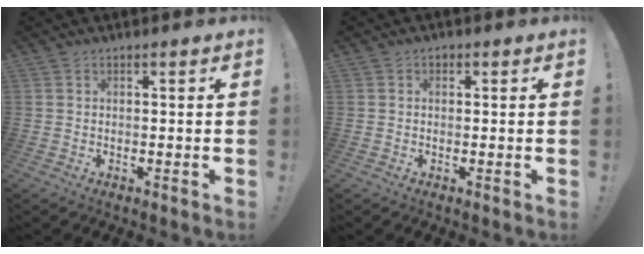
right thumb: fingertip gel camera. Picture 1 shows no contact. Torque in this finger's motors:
{"motor_torque": [-0.11, 0.58, 0.09, -0.13, 0.00]}